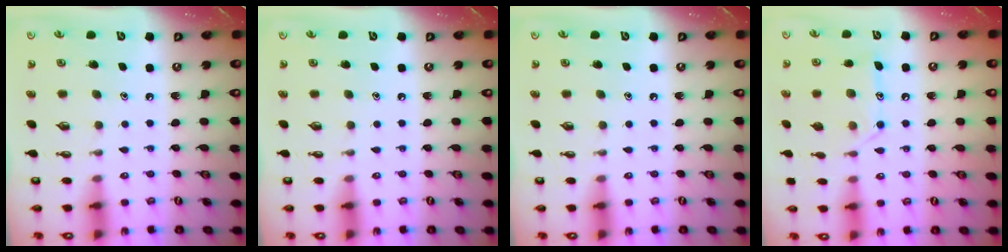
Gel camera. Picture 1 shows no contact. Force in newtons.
{"total": 0.0}
{"total": 0.0}
{"total": 13.5, "press": 13.4, "slide": 0.9}